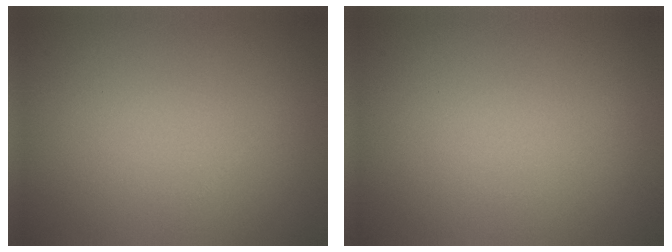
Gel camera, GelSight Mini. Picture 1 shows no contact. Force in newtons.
{"total": 0.0}